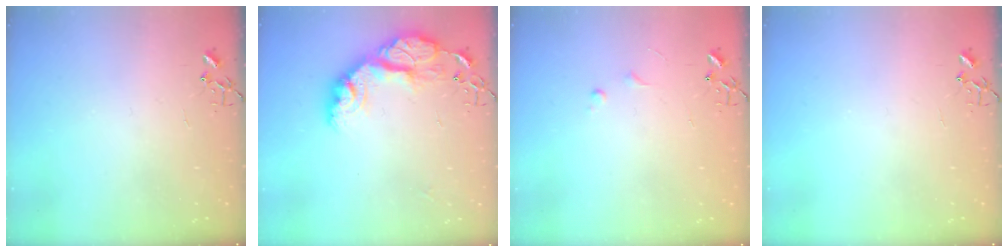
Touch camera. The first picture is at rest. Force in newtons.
{"total": 17.4, "press": 17.4, "slide": 1.4}
{"total": 5.3, "press": 5.3, "slide": 0.6}
{"total": 0.0}